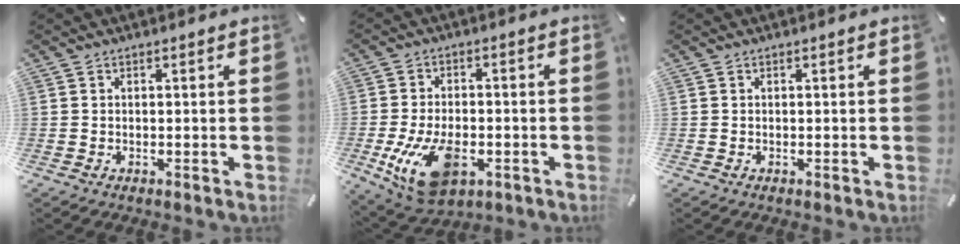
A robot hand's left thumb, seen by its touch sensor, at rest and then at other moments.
{"total": 14.0, "force": [-4.3, 8.3, 10.5], "torque": [-0.198, 0.000, -0.072]}
{"total": 0.0}